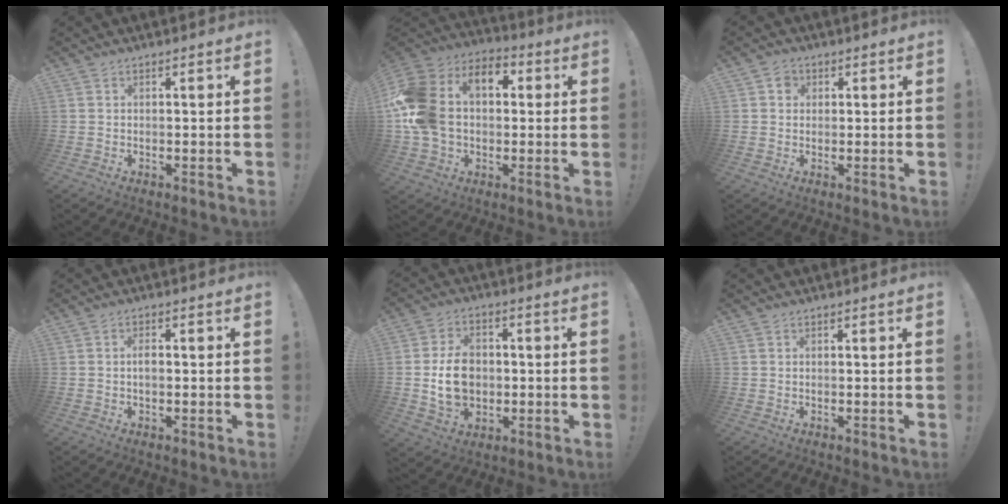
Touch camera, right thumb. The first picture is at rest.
{"total": 19.1, "force": [2.2, 14.4, 12.3], "torque": [-0.237, 0.002, 0.045]}
{"total": 3.1, "force": [1.0, 2.7, 1.2], "torque": [-0.013, -0.001, 0.015]}
{"total": 2.0, "force": [-0.2, 1.1, 1.7], "torque": [-0.025, 0.004, -0.005]}
{"total": 12.5, "force": [-0.5, 9.8, 7.7], "torque": [-0.131, 0.004, -0.006]}
{"total": 0.0}